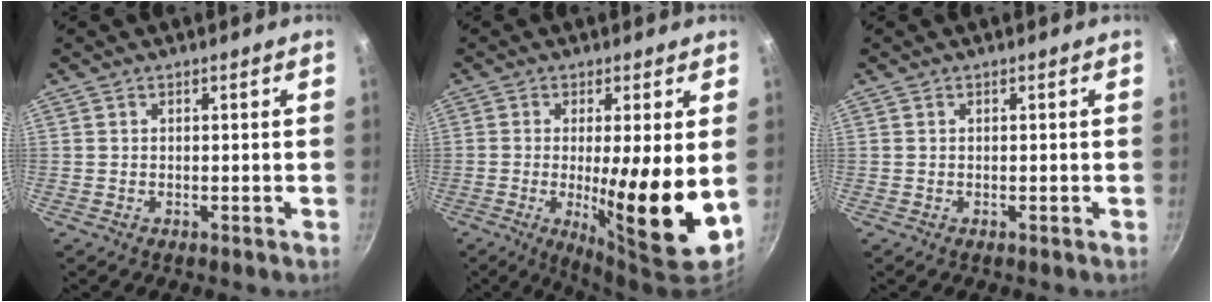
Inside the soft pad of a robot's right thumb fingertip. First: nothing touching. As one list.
[{"total": 14.1, "force": [-0.8, 2.2, 13.9], "torque": [-0.218, -0.020, -0.008]}, {"total": 0.0}]